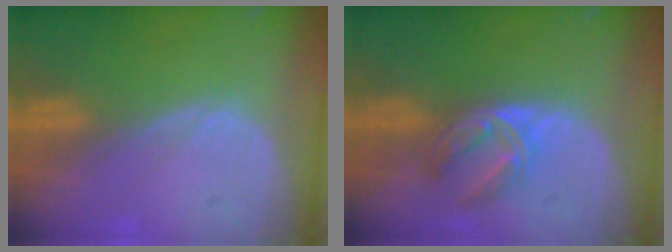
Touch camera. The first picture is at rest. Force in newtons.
{"total": 6.0, "press": 4.9, "slide": 3.4}